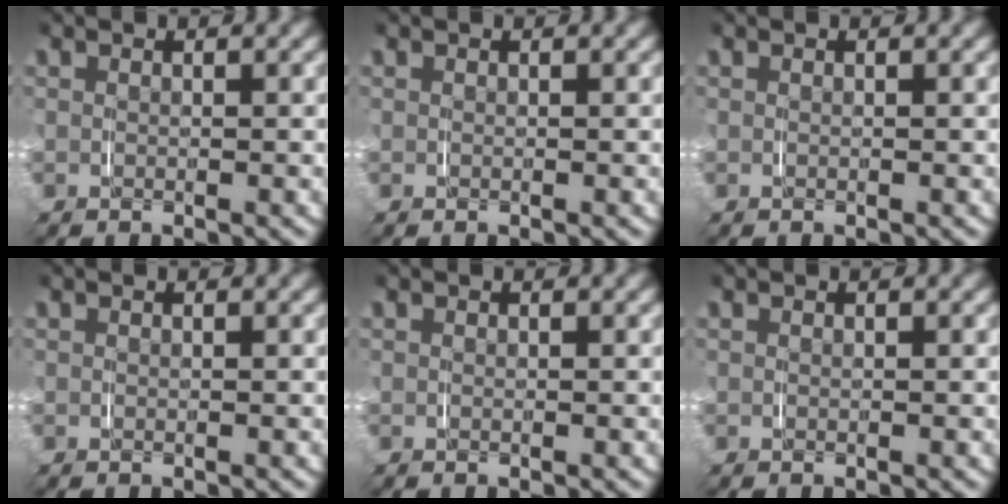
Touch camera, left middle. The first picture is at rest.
{"total": 0.0}
{"total": 0.0}
{"total": 0.0}
{"total": 0.0}
{"total": 0.0}